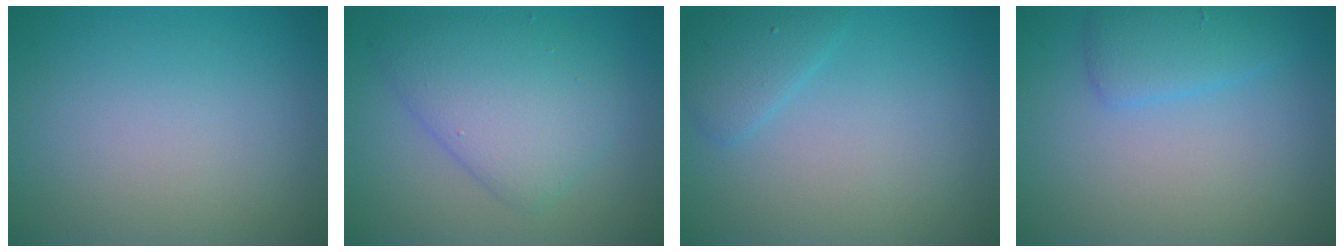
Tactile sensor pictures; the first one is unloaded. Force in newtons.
{"total": 5.3, "press": 5.3, "slide": 0.3}
{"total": 1.8, "press": 1.8, "slide": 0.1}
{"total": 2.4, "press": 2.4, "slide": 0.3}